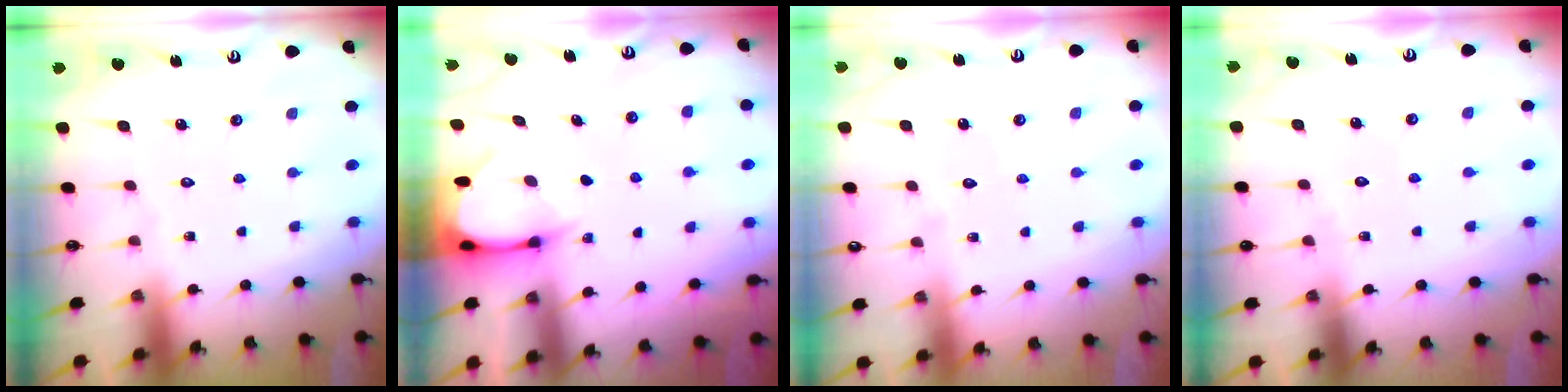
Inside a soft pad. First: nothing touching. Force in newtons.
{"total": 3.4, "press": 3.4, "slide": 0.4}
{"total": 1.8, "press": 1.8, "slide": 0.1}
{"total": 3.3, "press": 3.3, "slide": 0.4}